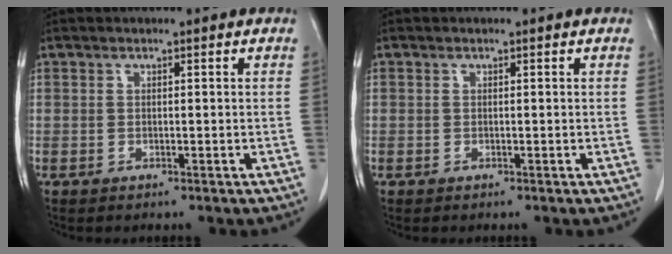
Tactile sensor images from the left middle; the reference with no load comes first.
{"total": 0.0}